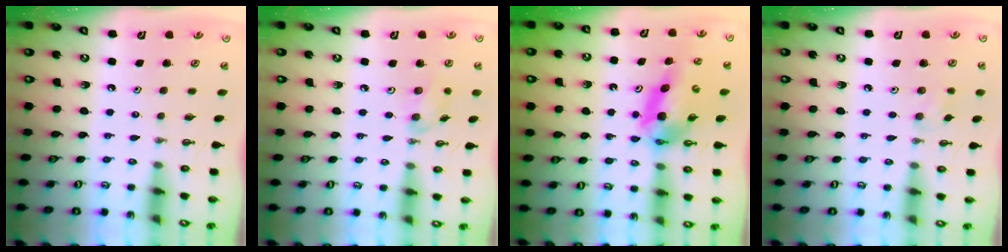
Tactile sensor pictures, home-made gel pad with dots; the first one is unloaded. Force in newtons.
{"total": 5.8, "press": 5.7, "slide": 1.4}
{"total": 9.8, "press": 9.8, "slide": 1.0}
{"total": 6.1, "press": 6.0, "slide": 0.9}